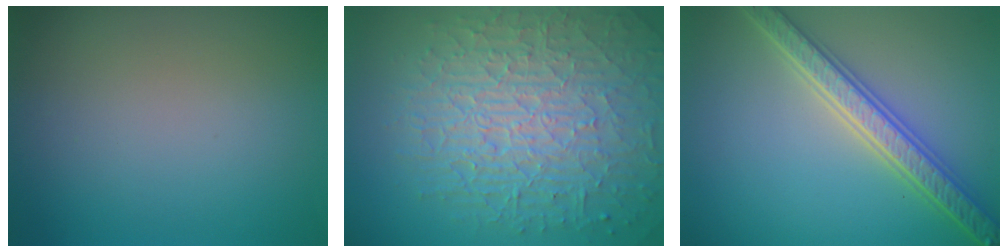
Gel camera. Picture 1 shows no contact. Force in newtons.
{"total": 10.3, "press": 6.8, "slide": 7.7}
{"total": 4.8, "press": 4.7, "slide": 1.1}